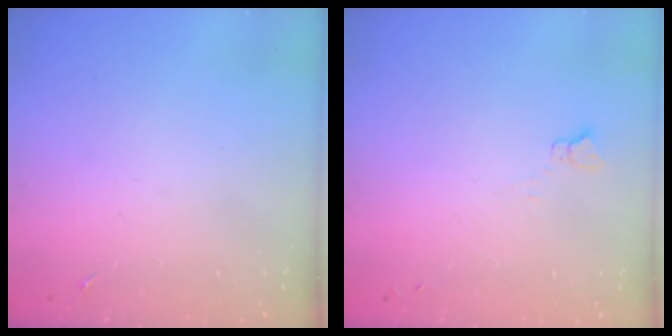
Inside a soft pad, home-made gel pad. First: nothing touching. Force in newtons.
{"total": 2.3, "press": 2.3, "slide": 0.2}